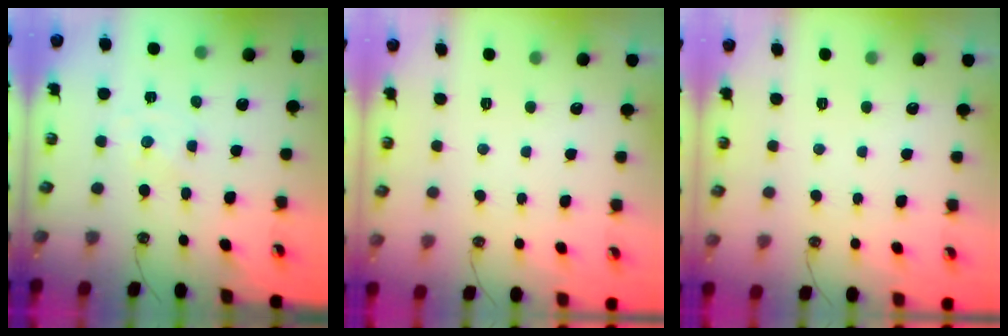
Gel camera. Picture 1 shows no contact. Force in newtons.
{"total": 0.0}
{"total": 0.0}